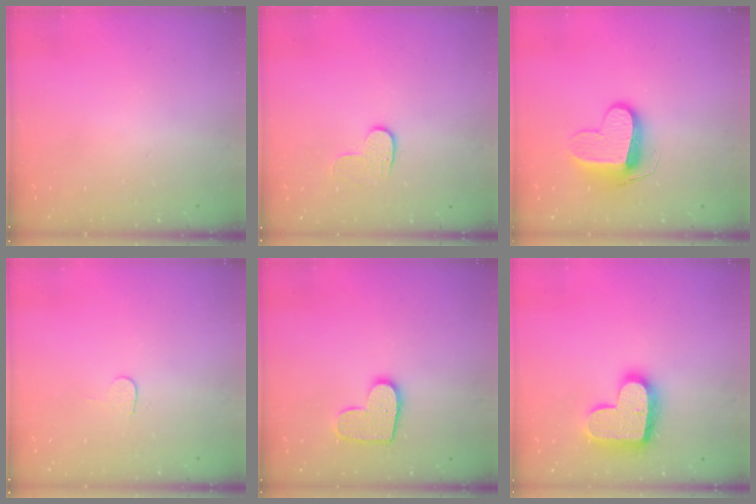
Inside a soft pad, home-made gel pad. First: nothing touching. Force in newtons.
{"total": 4.1, "press": 4.1, "slide": 0.3}
{"total": 10.3, "press": 10.2, "slide": 0.5}
{"total": 4.9, "press": 4.9, "slide": 0.3}
{"total": 10.8, "press": 10.8, "slide": 0.5}
{"total": 17.6, "press": 17.5, "slide": 1.0}